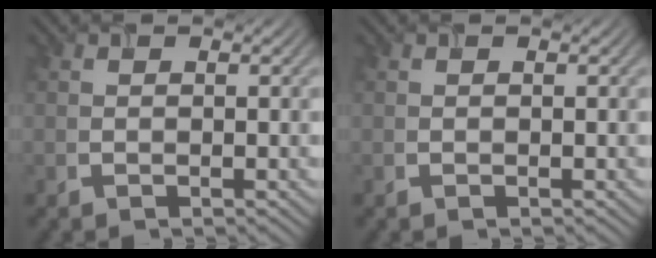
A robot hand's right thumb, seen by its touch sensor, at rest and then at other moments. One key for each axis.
{"total": 0.0}